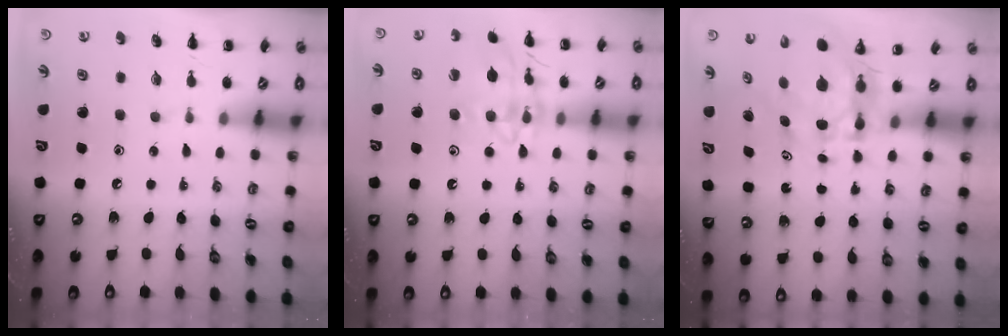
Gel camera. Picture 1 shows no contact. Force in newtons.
{"total": 15.4, "press": 15.4, "slide": 0.8}
{"total": 7.3, "press": 7.1, "slide": 1.5}